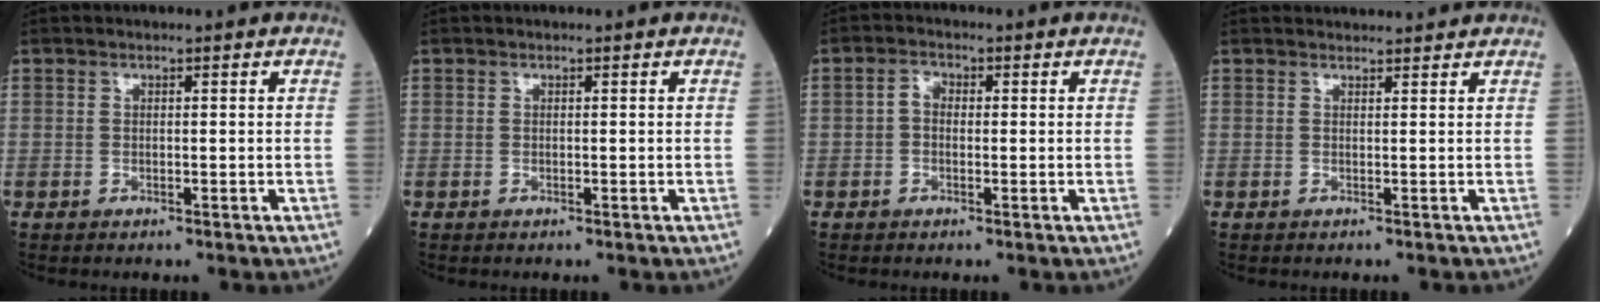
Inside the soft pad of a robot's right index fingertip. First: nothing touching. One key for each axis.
{"total": 0.0}
{"total": 1.9, "fx": -0.1, "fy": 1.3, "fz": 1.4, "tx": -0.021, "ty": 0.009, "tz": -0.005}
{"total": 3.7, "fx": 3.7, "fy": 0.5, "fz": 0.6, "tx": -0.019, "ty": 0.025, "tz": 0.039}